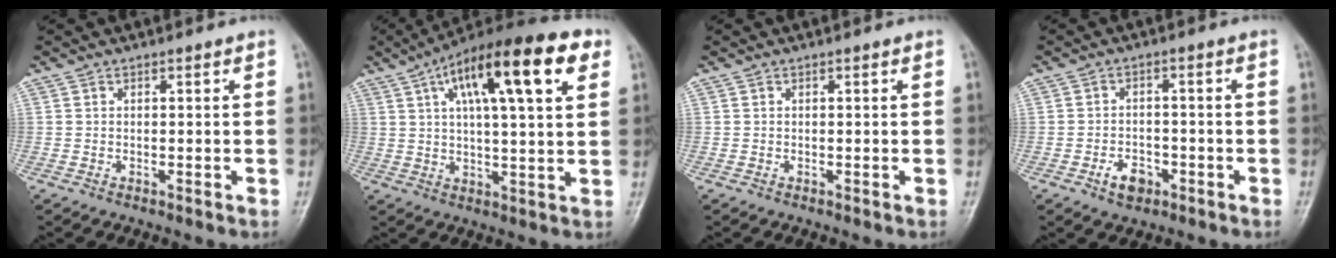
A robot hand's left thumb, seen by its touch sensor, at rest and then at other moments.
{"total": 19.7, "force": [8.1, 5.9, 17.0], "torque": [-0.252, 0.014, 0.121]}
{"total": 0.0}
{"total": 4.3, "force": [-2.4, 2.9, 2.2], "torque": [-0.024, 0.017, -0.038]}